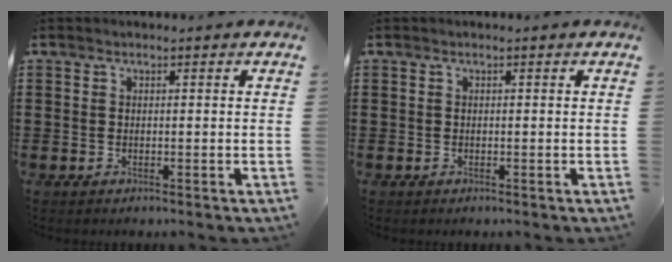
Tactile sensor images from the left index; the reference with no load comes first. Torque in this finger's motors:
{"motor_torque": [-0.01, 0.01, 0.04, -0.01]}